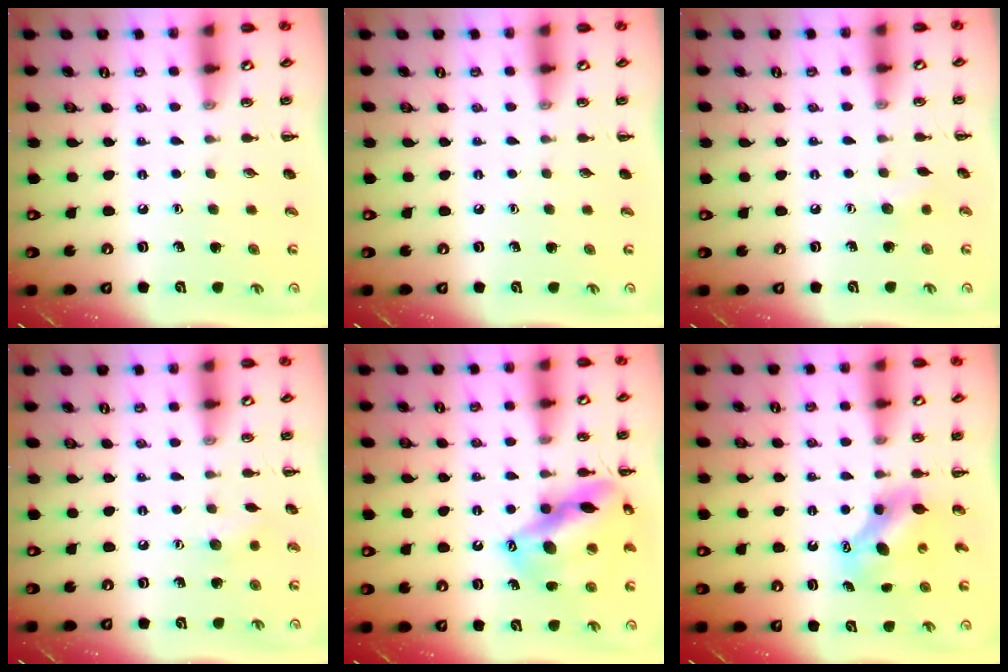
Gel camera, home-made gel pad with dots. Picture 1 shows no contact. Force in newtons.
{"total": 0.0}
{"total": 4.3, "press": 4.2, "slide": 1.2}
{"total": 4.8, "press": 4.6, "slide": 1.3}
{"total": 16.9, "press": 16.7, "slide": 3.1}
{"total": 7.3, "press": 7.3, "slide": 0.7}